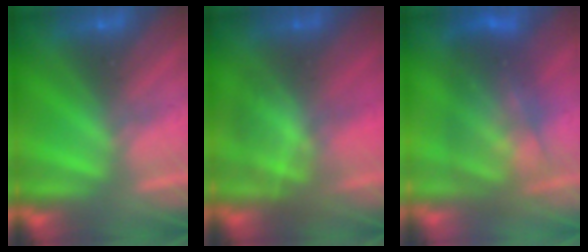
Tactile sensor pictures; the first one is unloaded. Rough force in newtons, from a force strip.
{"total": 2.9}
{"total": 5.5}